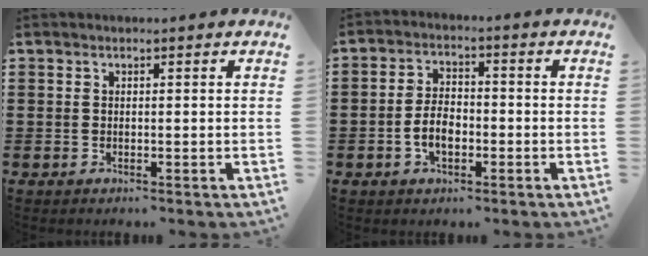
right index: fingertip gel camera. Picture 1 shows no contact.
{"total": 4.8, "force": [-1.6, 2.5, 3.8], "torque": [-0.091, -0.004, -0.034]}